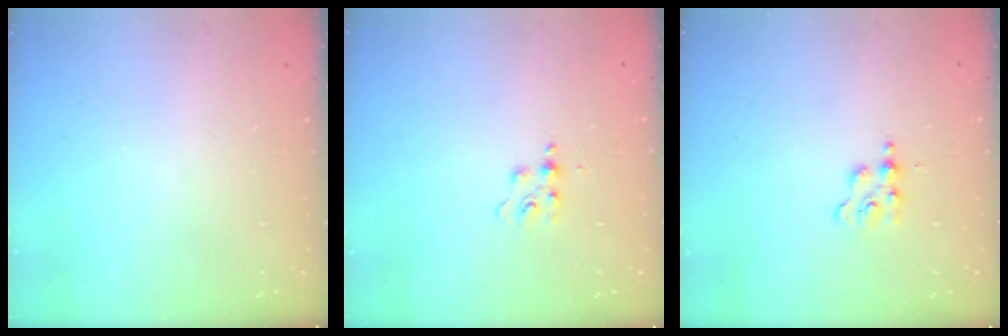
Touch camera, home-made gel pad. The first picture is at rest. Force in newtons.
{"total": 5.2, "press": 5.1, "slide": 0.6}
{"total": 1.7, "press": 1.7, "slide": 0.3}